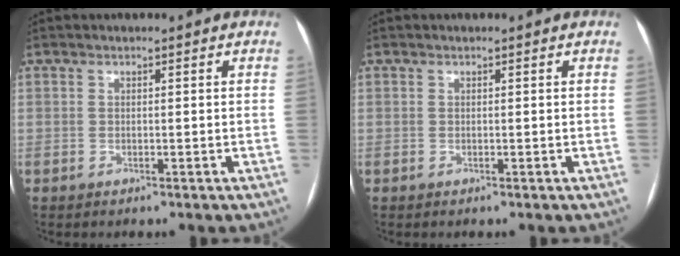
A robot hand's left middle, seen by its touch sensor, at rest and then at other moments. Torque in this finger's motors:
{"motor_torque": [-0.01, -0.63, 0.00, 0.00]}